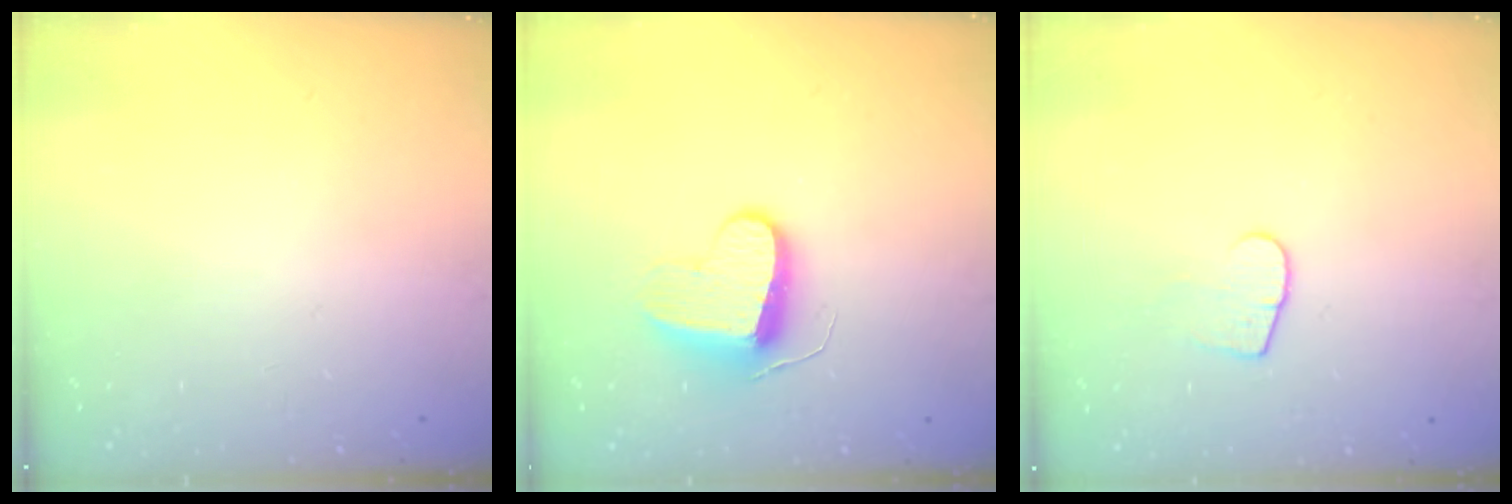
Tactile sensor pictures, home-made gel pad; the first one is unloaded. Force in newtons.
{"total": 9.2, "press": 9.2, "slide": 0.4}
{"total": 7.3, "press": 7.3, "slide": 0.5}